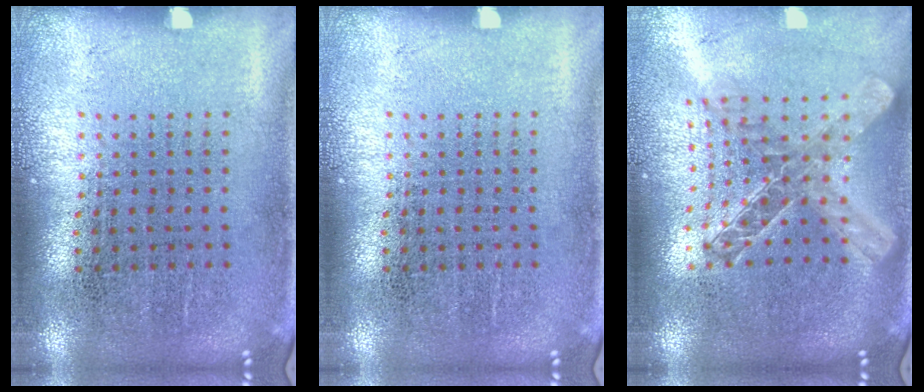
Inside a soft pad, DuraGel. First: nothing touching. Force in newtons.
{"total": 0.0}
{"total": 1.8, "press": 1.5, "slide": 1.0}